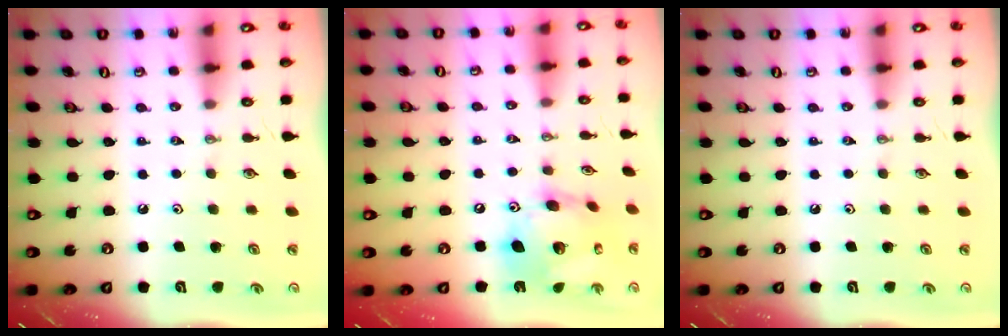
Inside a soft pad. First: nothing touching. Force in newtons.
{"total": 17.0, "press": 16.9, "slide": 1.9}
{"total": 0.0}